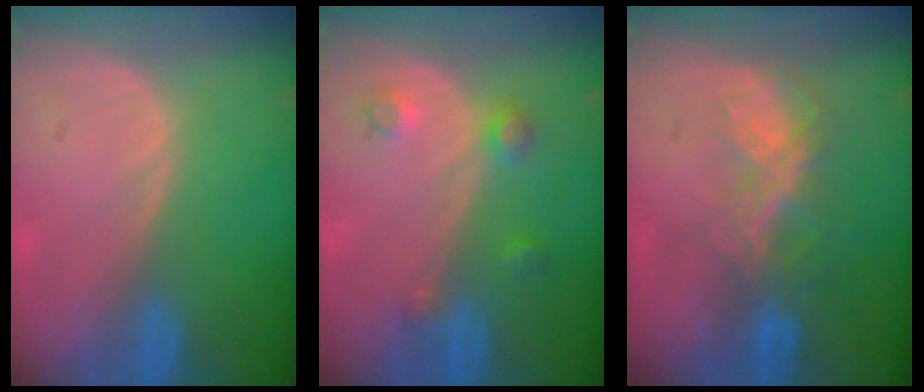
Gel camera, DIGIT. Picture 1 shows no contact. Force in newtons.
{"total": 3.6, "press": 3.2, "slide": 1.6}
{"total": 6.7, "press": 5.8, "slide": 3.3}